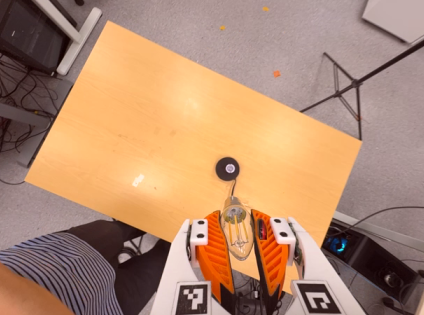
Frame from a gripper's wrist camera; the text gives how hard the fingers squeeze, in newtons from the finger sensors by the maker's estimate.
{"total": 22.0, "left": 27.0, "right": 16.9}